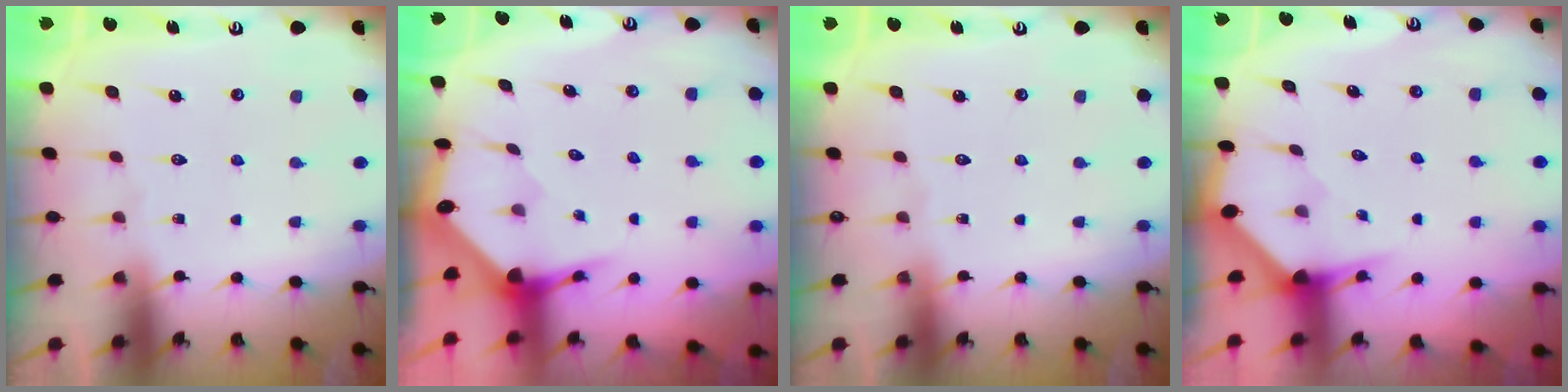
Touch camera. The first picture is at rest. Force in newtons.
{"total": 3.6, "press": 3.6, "slide": 0.5}
{"total": 0.0}
{"total": 2.8, "press": 2.8, "slide": 0.2}